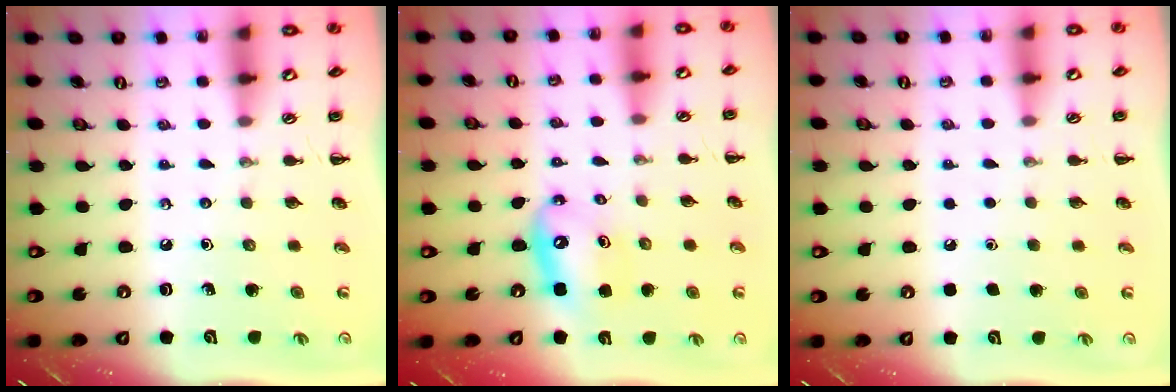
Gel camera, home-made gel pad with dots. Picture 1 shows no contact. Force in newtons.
{"total": 10.0, "press": 9.7, "slide": 2.5}
{"total": 1.6, "press": 1.6, "slide": 0.1}